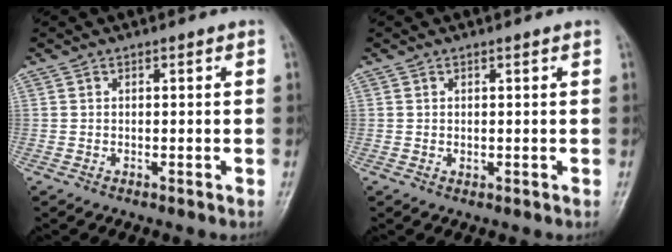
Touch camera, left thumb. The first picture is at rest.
{"total": 0.7, "force": [0.3, 0.3, 0.5], "torque": [-0.007, -0.003, 0.005]}